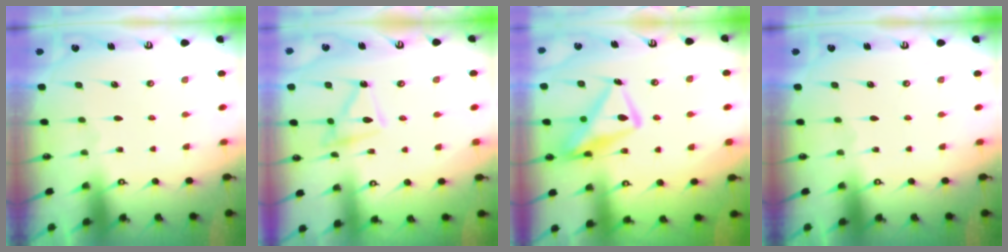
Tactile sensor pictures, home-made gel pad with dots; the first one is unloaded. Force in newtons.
{"total": 11.4, "press": 11.4, "slide": 0.4}
{"total": 15.6, "press": 15.5, "slide": 1.3}
{"total": 0.0}